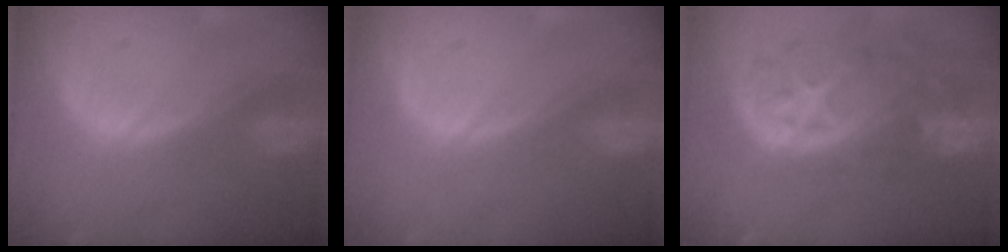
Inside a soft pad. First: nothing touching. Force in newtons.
{"total": 0.0}
{"total": 11.4, "press": 9.8, "slide": 5.7}